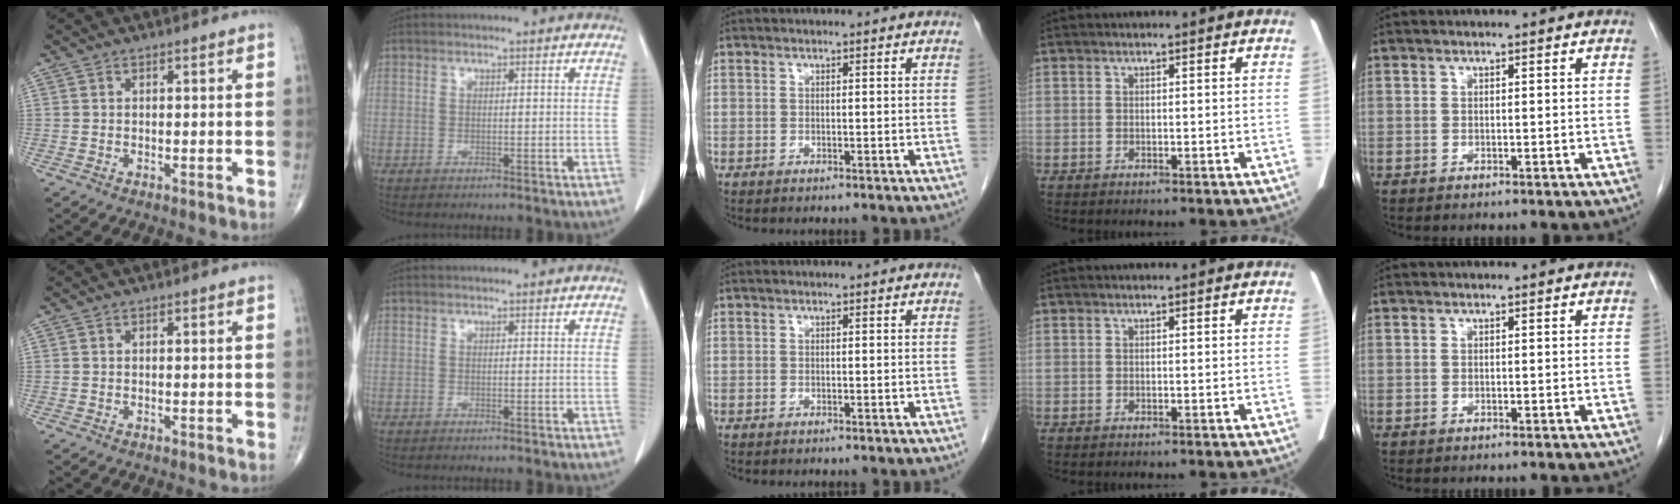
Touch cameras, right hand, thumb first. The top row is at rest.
{}